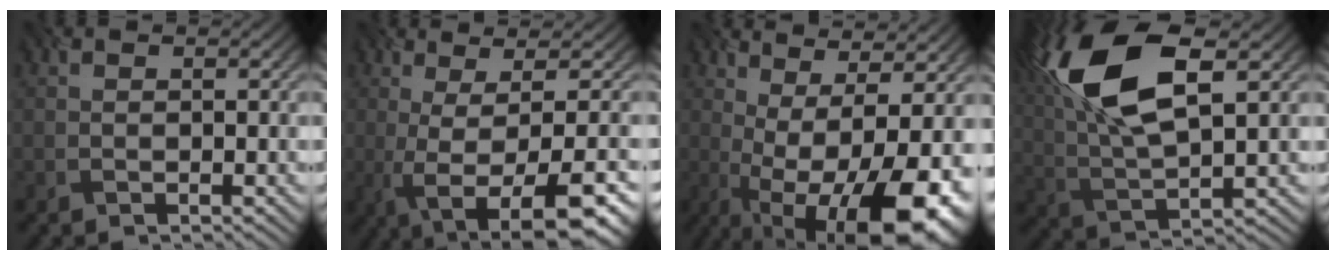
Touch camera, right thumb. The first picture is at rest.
{"total": 11.9, "force": [-2.8, 3.1, 11.2], "torque": [-0.140, 0.021, -0.025]}
{"total": 15.6, "force": [-3.9, 5.5, 14.1], "torque": [-0.224, -0.007, -0.036]}
{"total": 13.6, "force": [6.0, 5.3, 11.0], "torque": [-0.256, 0.023, 0.119]}